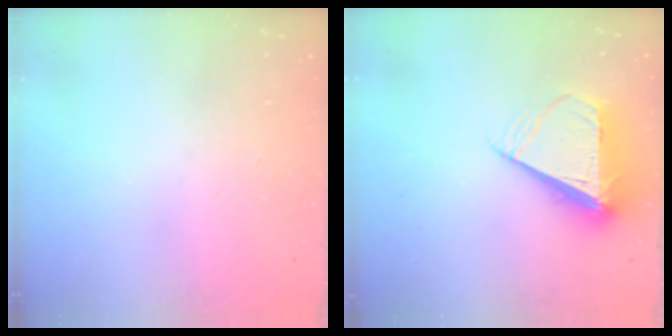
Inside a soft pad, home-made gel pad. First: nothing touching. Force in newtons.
{"total": 10.3, "press": 10.2, "slide": 1.4}